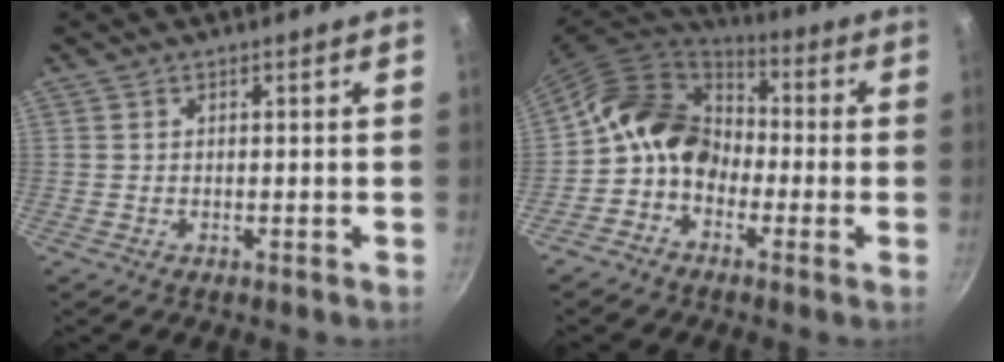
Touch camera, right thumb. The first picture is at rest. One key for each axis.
{"total": 13.2, "fx": -2.3, "fy": 10.5, "fz": 7.8, "tx": -0.100, "ty": 0.051, "tz": -0.074}